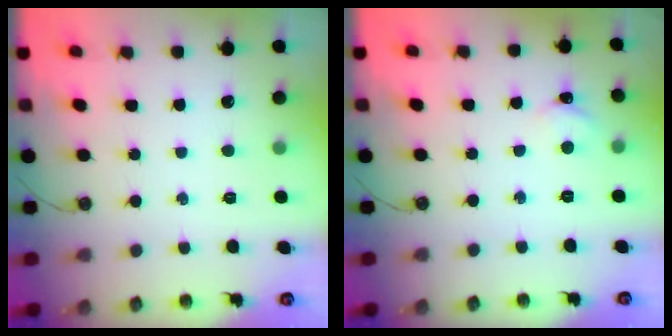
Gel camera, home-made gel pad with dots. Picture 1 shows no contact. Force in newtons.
{"total": 1.7, "press": 1.7, "slide": 0.2}